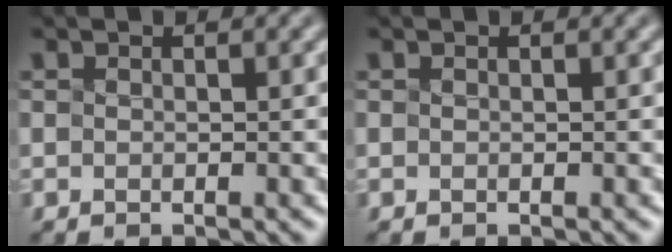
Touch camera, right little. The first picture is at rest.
{"total": 0.0}